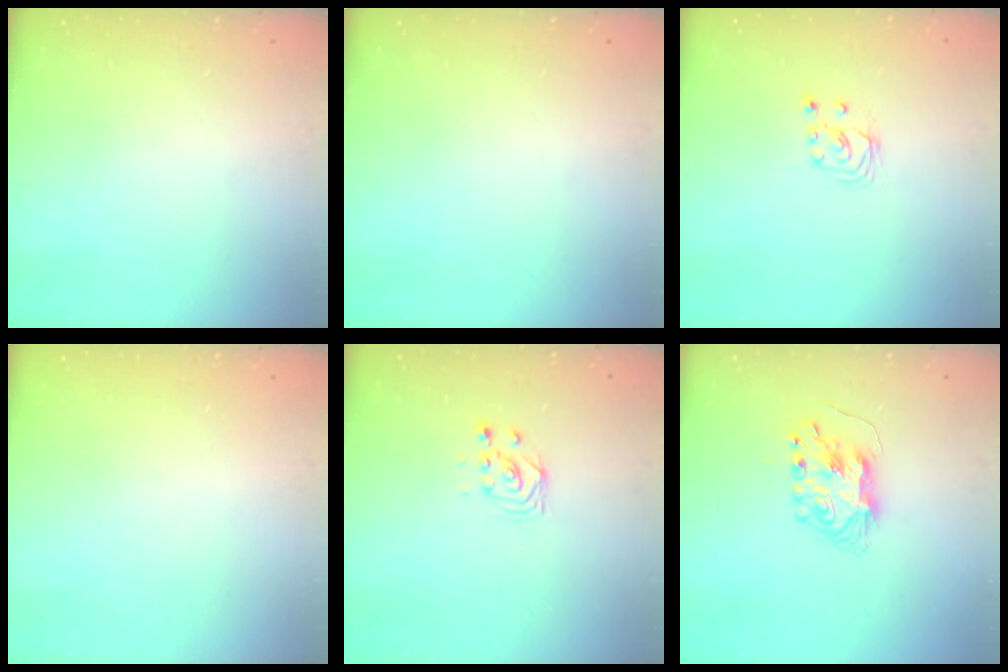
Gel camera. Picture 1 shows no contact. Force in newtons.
{"total": 0.0}
{"total": 3.5, "press": 3.5, "slide": 0.4}
{"total": 0.0}
{"total": 2.9, "press": 2.9, "slide": 0.4}
{"total": 8.1, "press": 8.1, "slide": 0.5}